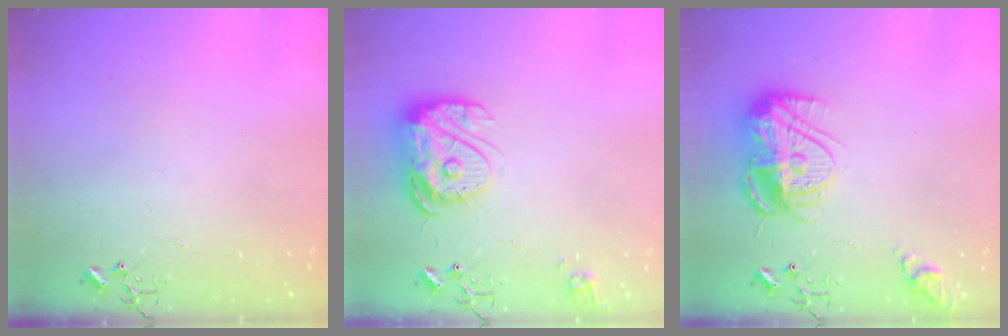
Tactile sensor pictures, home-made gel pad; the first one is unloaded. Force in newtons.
{"total": 15.9, "press": 15.8, "slide": 1.5}
{"total": 15.5, "press": 15.4, "slide": 1.4}